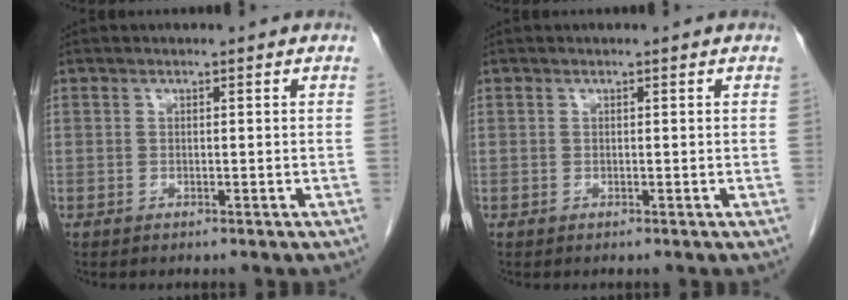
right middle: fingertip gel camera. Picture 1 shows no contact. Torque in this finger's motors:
{"motor_torque": [-0.03, -0.03, 0.00, 0.00]}